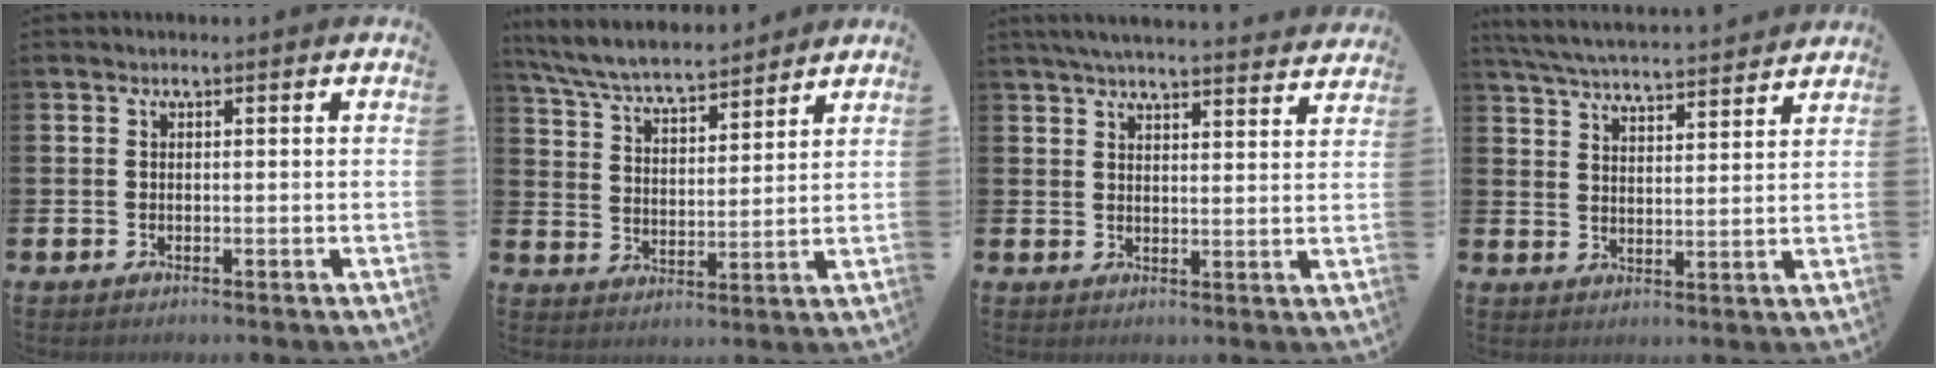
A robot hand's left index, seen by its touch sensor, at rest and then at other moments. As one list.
[{"total": 7.0, "force": [6.7, 1.0, 1.9], "torque": [-0.068, -0.037, 0.119]}, {"total": 5.1, "force": [4.9, 0.1, 1.2], "torque": [-0.032, -0.026, 0.088]}, {"total": 6.1, "force": [6.0, 0.3, 1.1], "torque": [-0.044, -0.038, 0.105]}]